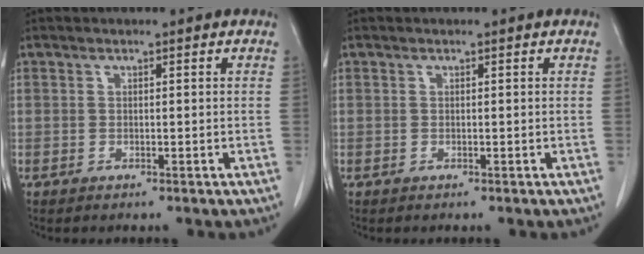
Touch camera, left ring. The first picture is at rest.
{"total": 0.0}